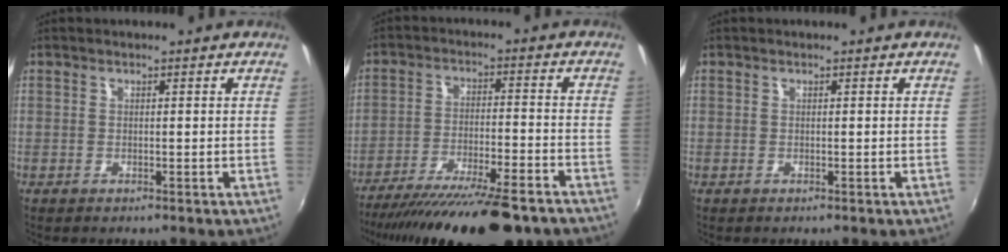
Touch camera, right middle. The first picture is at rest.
{"total": 20.9, "force": [-17.0, 3.6, 11.5], "torque": [-0.212, -0.048, -0.259]}
{"total": 0.0}